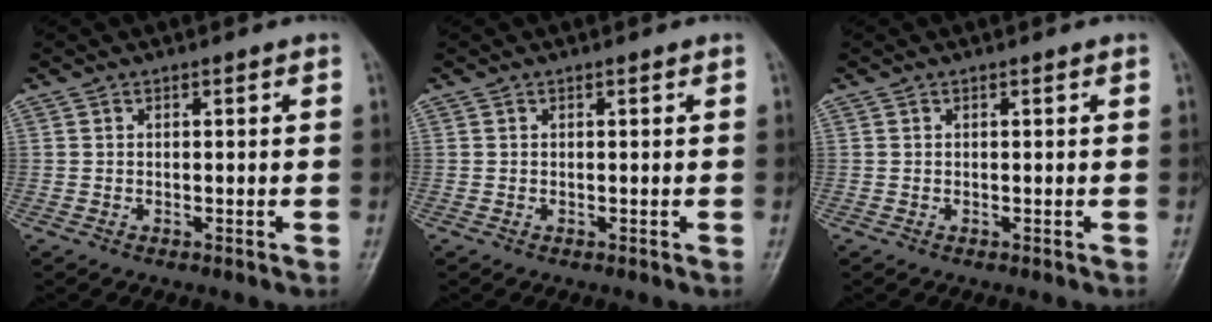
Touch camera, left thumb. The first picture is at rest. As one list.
[{"total": 0.0}, {"total": 0.0}]